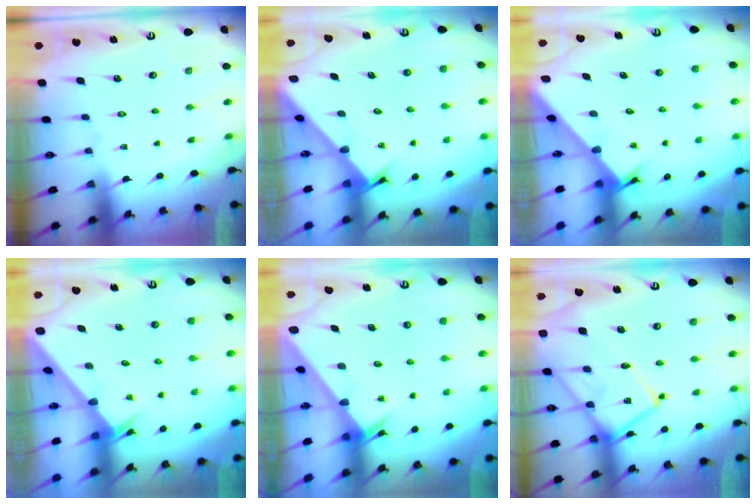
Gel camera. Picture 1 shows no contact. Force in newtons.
{"total": 2.1, "press": 2.1, "slide": 0.2}
{"total": 2.2, "press": 2.2, "slide": 0.2}
{"total": 1.6, "press": 1.6, "slide": 0.1}
{"total": 2.4, "press": 2.4, "slide": 0.1}
{"total": 17.6, "press": 17.5, "slide": 1.5}